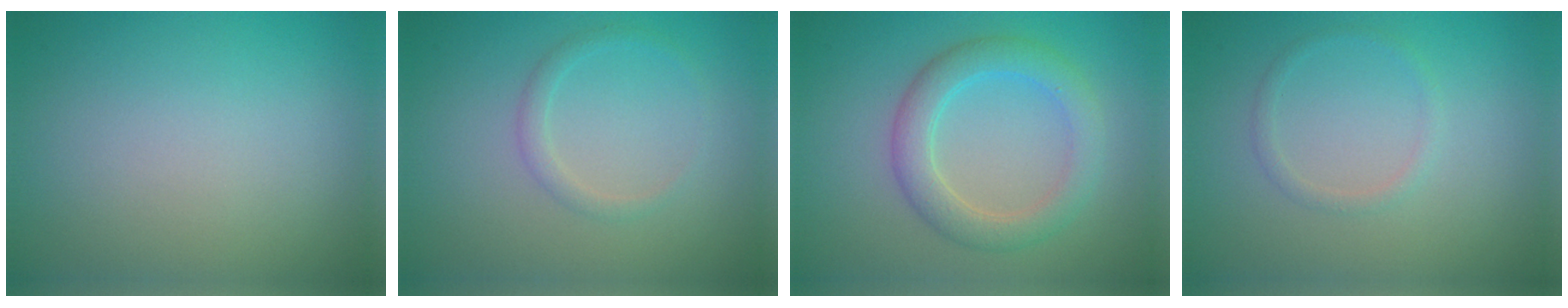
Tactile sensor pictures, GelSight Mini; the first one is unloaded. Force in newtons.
{"total": 1.2, "press": 1.2, "slide": 0.1}
{"total": 3.9, "press": 3.9, "slide": 0.2}
{"total": 1.0, "press": 1.0, "slide": 0.1}